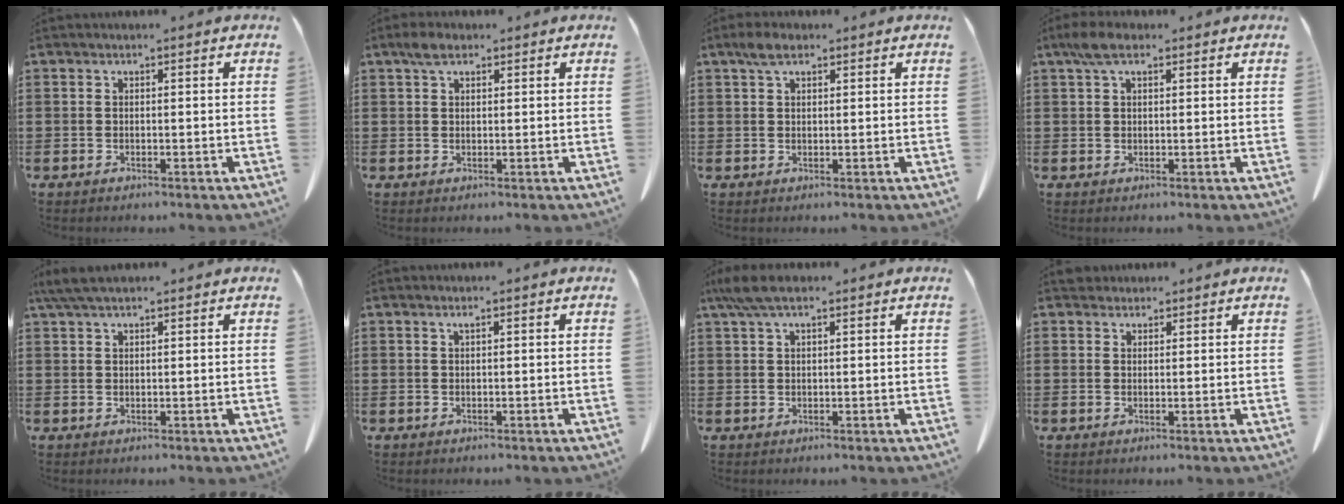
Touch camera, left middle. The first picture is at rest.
{"total": 3.0, "force": [1.8, 1.5, 1.9], "torque": [-0.044, 0.006, 0.032]}
{"total": 3.1, "force": [1.9, 1.4, 2.1], "torque": [-0.047, 0.006, 0.034]}
{"total": 3.7, "force": [2.0, 1.6, 2.6], "torque": [-0.059, 0.007, 0.037]}
{"total": 3.7, "force": [2.6, 0.7, 2.4], "torque": [-0.054, -0.001, 0.051]}
{"total": 0.5, "force": [0.3, 0.0, 0.4], "torque": [-0.009, -0.001, 0.007]}
{"total": 4.3, "force": [2.5, 1.0, 3.3], "torque": [-0.070, 0.002, 0.048]}
{"total": 1.9, "force": [1.7, 0.9, 0.2], "torque": [-0.002, 0.000, 0.033]}